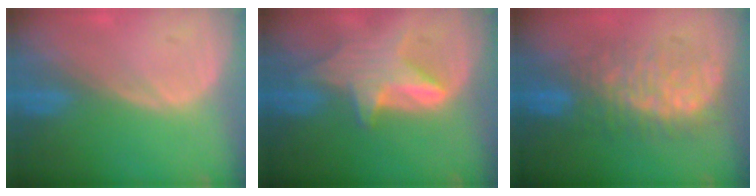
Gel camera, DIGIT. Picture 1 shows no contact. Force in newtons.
{"total": 6.3, "press": 6.2, "slide": 0.8}
{"total": 8.6, "press": 8.6, "slide": 0.4}